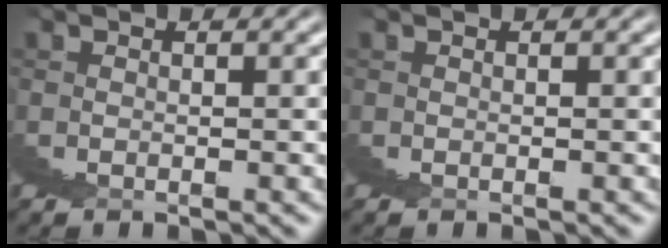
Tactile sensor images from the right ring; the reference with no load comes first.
{"total": 0.0}